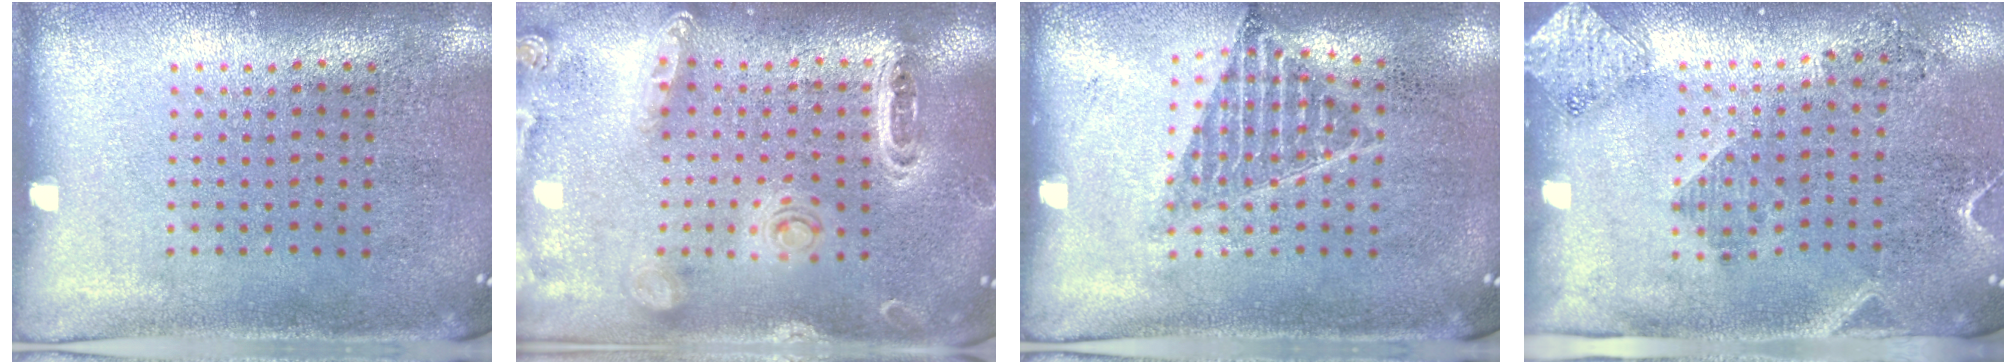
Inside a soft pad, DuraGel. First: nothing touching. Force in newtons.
{"total": 1.3, "press": 1.3, "slide": 0.1}
{"total": 0.9, "press": 0.9, "slide": 0.2}
{"total": 1.9, "press": 1.7, "slide": 1.0}